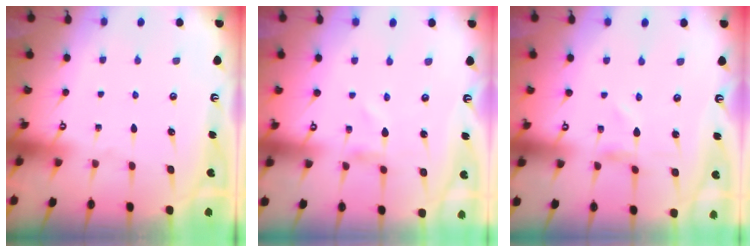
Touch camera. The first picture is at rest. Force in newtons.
{"total": 0.7, "press": 0.7, "slide": 0.1}
{"total": 0.0}